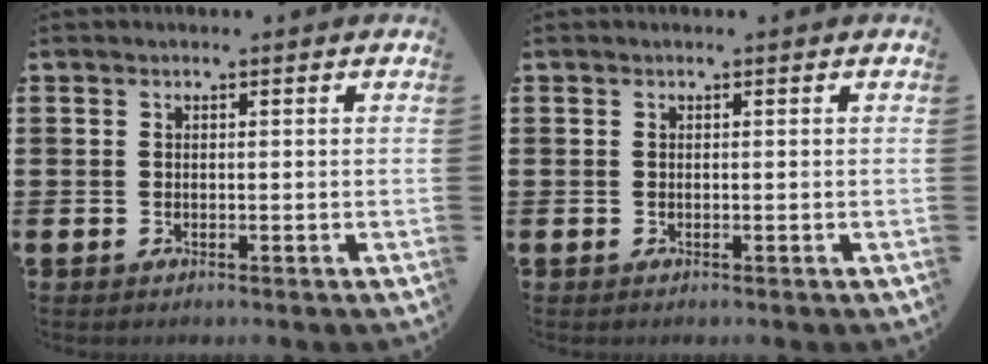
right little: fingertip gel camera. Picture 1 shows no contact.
{"total": 0.0}